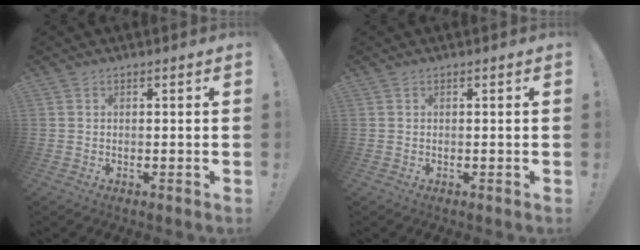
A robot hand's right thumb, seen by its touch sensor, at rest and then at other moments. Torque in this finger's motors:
{"motor_torque": [0.00, 0.00, -0.04, 0.04, 0.03]}